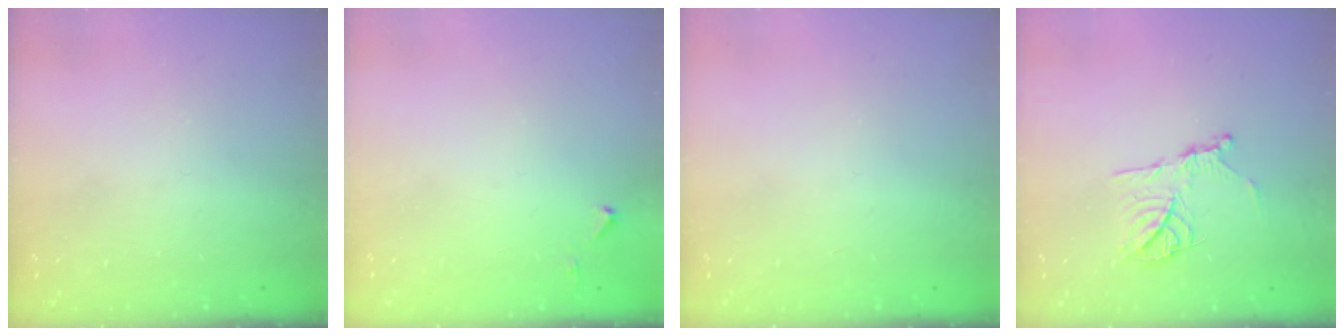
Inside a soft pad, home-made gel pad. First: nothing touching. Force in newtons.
{"total": 3.7, "press": 3.7, "slide": 0.6}
{"total": 0.0}
{"total": 12.7, "press": 12.6, "slide": 1.4}